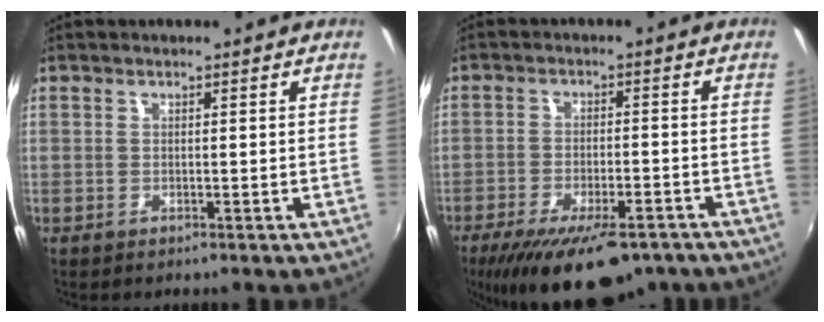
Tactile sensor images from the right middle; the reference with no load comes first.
{"total": 18.0, "force": [-12.7, 6.9, 10.8], "torque": [-0.210, -0.039, -0.183]}